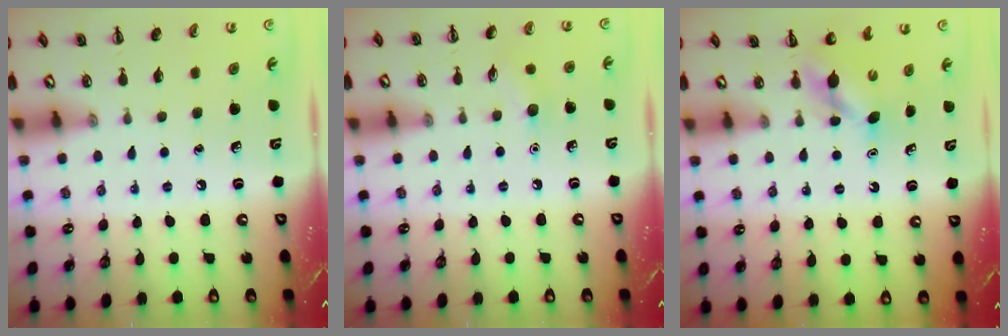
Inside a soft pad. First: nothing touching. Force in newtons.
{"total": 5.3, "press": 5.1, "slide": 1.3}
{"total": 4.0, "press": 3.8, "slide": 1.0}